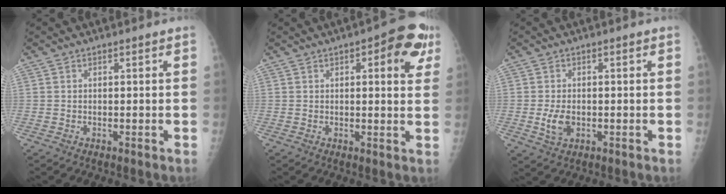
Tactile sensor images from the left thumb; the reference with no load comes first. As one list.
[{"total": 9.4, "force": [3.9, 3.5, 7.8], "torque": [-0.067, -0.004, 0.039]}, {"total": 4.2, "force": [-0.8, 2.7, 3.1], "torque": [-0.058, -0.002, -0.010]}]